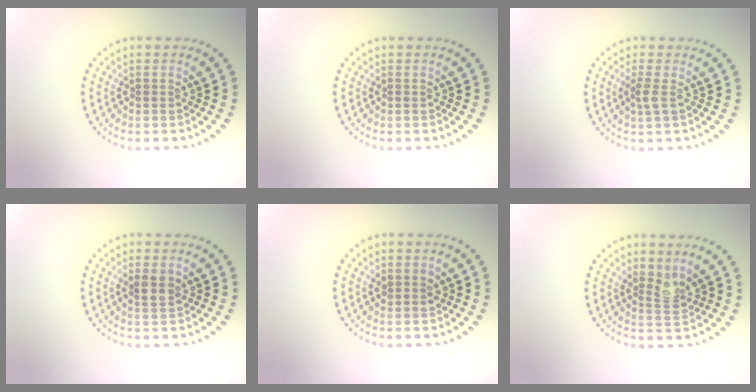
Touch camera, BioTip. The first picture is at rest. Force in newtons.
{"total": 0.0}
{"total": 1.2, "press": 1.0, "slide": 0.6}
{"total": 1.8, "press": 1.7, "slide": 0.6}
{"total": 1.1, "press": 1.0, "slide": 0.5}
{"total": 2.0, "press": 1.5, "slide": 1.4}